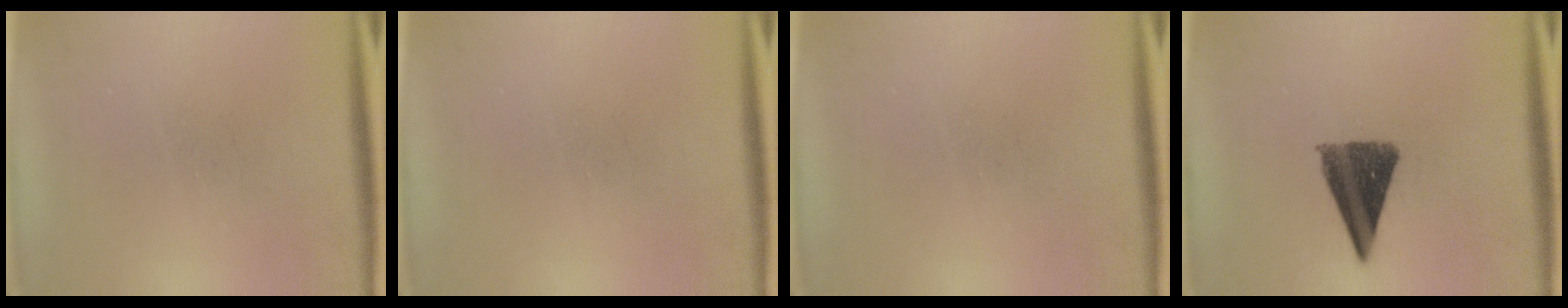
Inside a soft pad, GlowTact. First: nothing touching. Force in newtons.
{"total": 0.0}
{"total": 0.0}
{"total": 10.4}